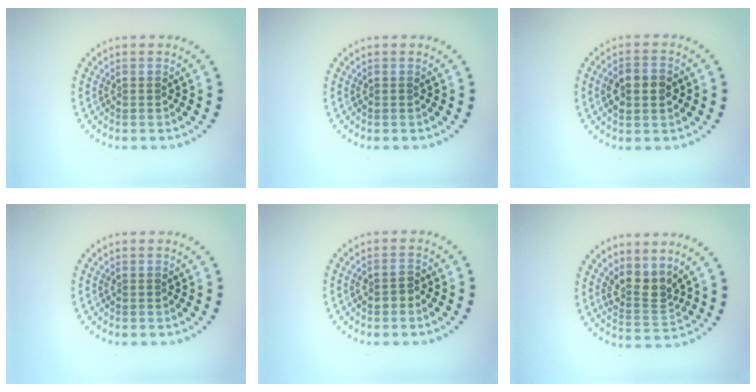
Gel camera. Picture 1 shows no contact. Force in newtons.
{"total": 0.0}
{"total": 3.6, "press": 3.6, "slide": 0.2}
{"total": 0.0}
{"total": 1.4, "press": 1.3, "slide": 0.5}
{"total": 3.0, "press": 2.3, "slide": 1.8}